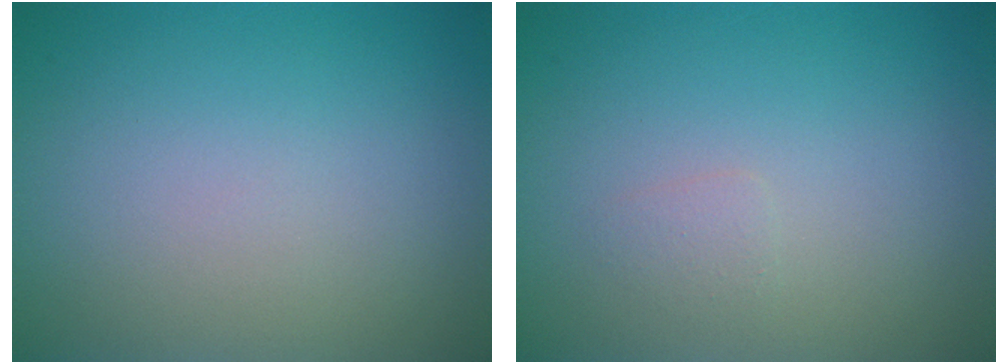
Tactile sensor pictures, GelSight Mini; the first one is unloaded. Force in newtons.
{"total": 0.7, "press": 0.7, "slide": 0.1}